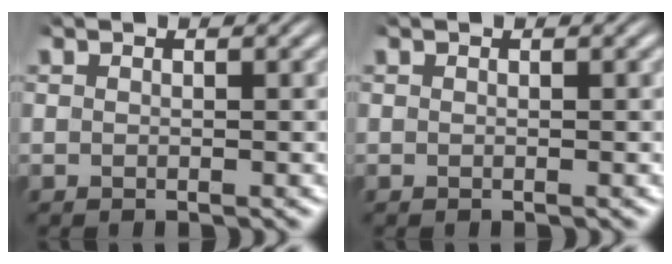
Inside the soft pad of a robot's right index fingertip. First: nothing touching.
{"total": 0.0}